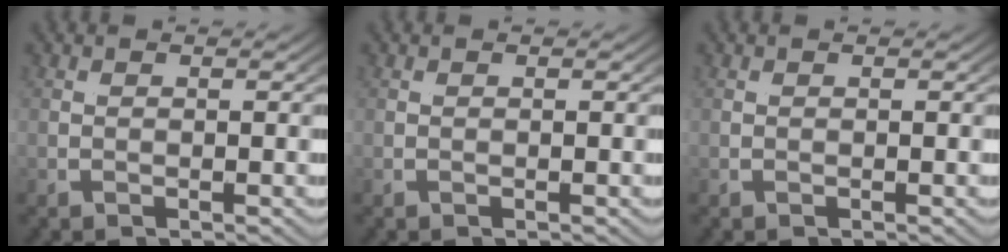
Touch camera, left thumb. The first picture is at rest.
{"total": 0.0}
{"total": 0.0}